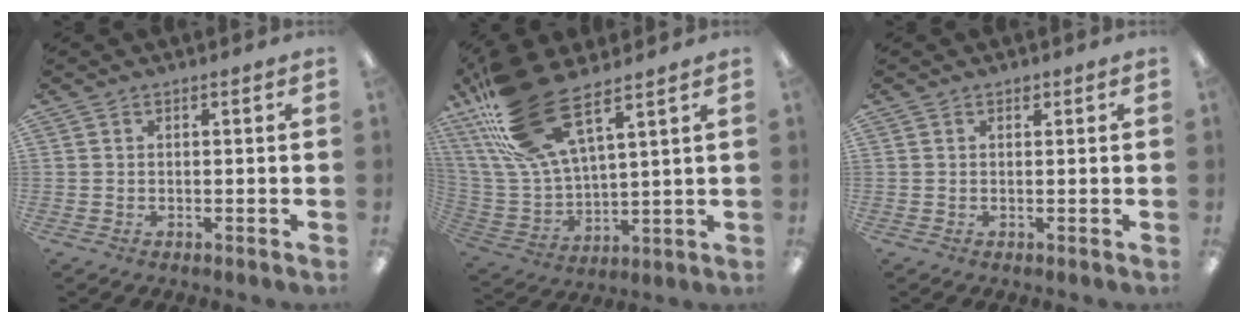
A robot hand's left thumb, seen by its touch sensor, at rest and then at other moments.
{"total": 20.8, "force": [13.9, 7.1, 13.7], "torque": [-0.293, -0.064, 0.250]}
{"total": 0.7, "force": [0.5, 0.4, 0.2], "torque": [-0.005, 0.002, 0.008]}